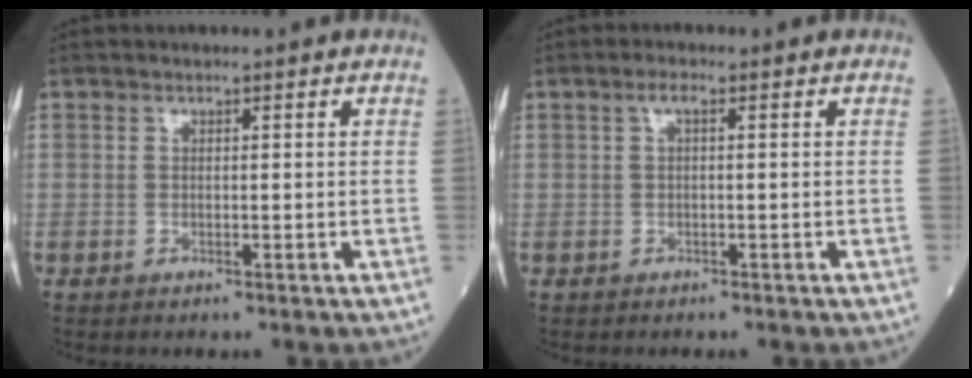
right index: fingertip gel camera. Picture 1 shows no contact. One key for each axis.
{"total": 1.3, "fx": 0.2, "fy": 0.4, "fz": 1.2, "tx": -0.025, "ty": 0.004, "tz": 0.002}